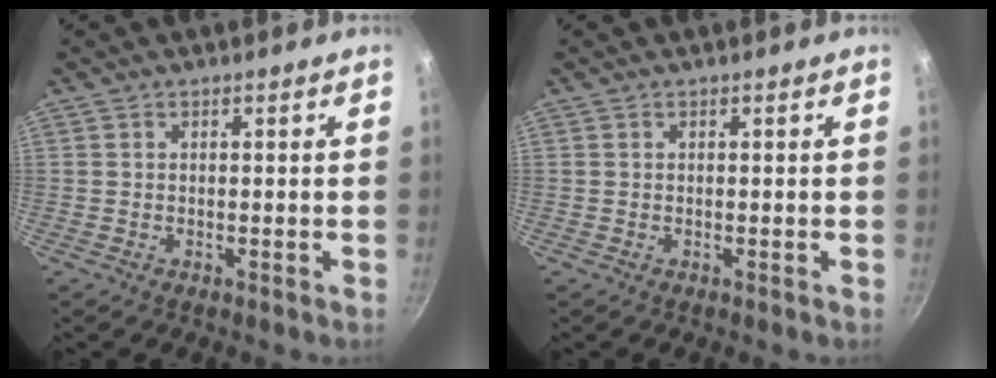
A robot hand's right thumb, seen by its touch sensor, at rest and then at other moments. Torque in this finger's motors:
{"motor_torque": [0.00, 0.00, -0.13, -0.13, 0.00]}